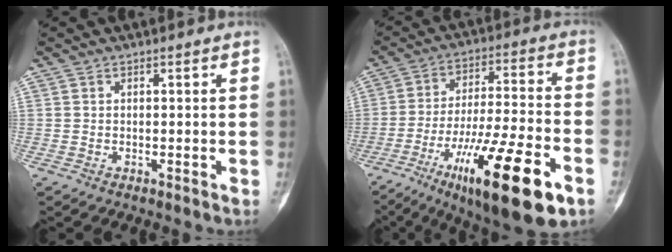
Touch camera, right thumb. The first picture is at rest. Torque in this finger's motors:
{"motor_torque": [0.72, 0.98, 1.65, -1.12, 0.28]}